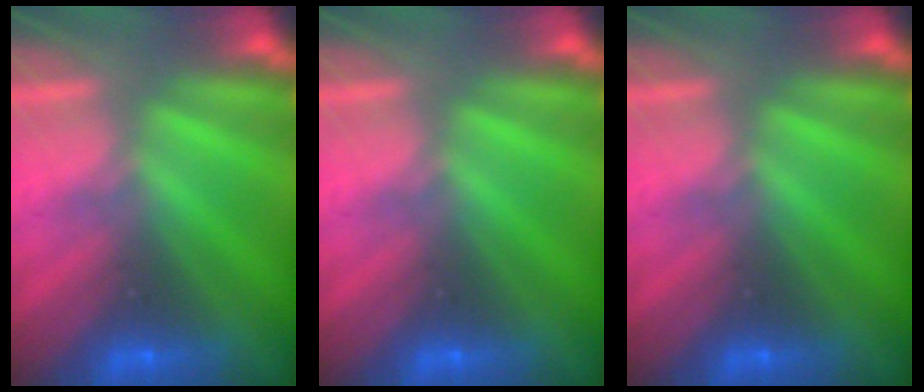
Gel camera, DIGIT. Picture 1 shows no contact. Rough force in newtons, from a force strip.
{"total": 0.0}
{"total": 0.0}